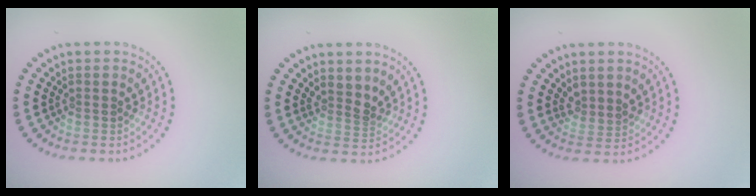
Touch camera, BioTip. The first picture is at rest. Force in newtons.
{"total": 1.9, "press": 1.4, "slide": 1.3}
{"total": 1.7, "press": 1.3, "slide": 1.1}